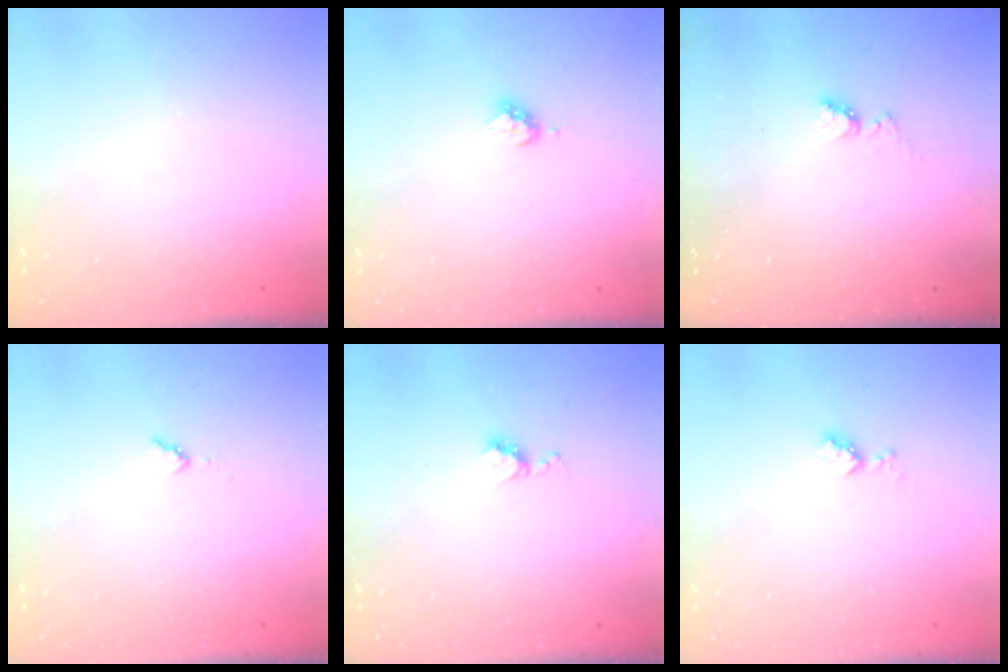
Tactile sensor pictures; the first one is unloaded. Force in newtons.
{"total": 4.6, "press": 4.6, "slide": 0.4}
{"total": 4.4, "press": 4.4, "slide": 0.6}
{"total": 2.8, "press": 2.8, "slide": 0.4}
{"total": 5.2, "press": 5.2, "slide": 0.5}
{"total": 3.7, "press": 3.7, "slide": 0.6}